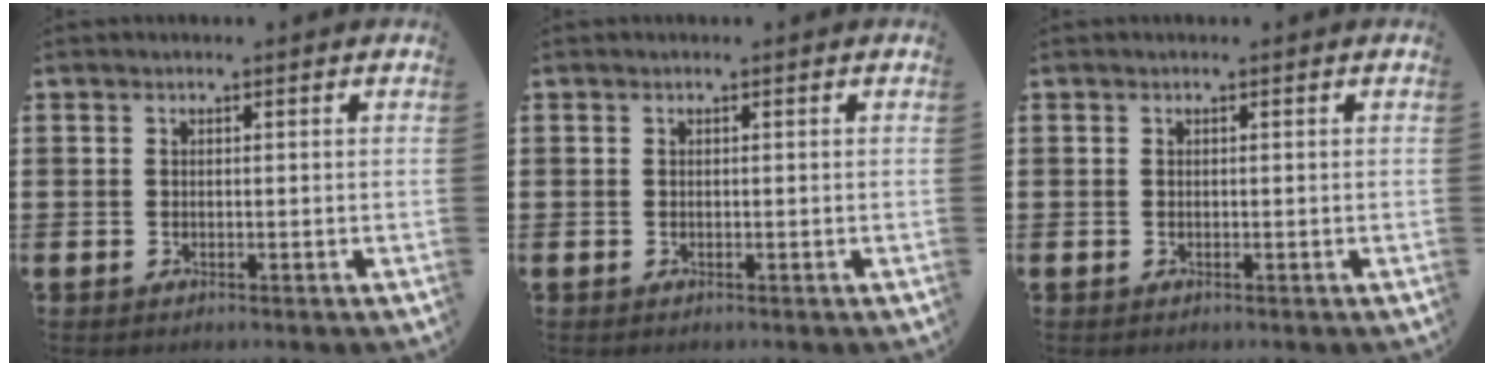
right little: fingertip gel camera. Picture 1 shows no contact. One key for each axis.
{"total": 0.0}
{"total": 0.0}